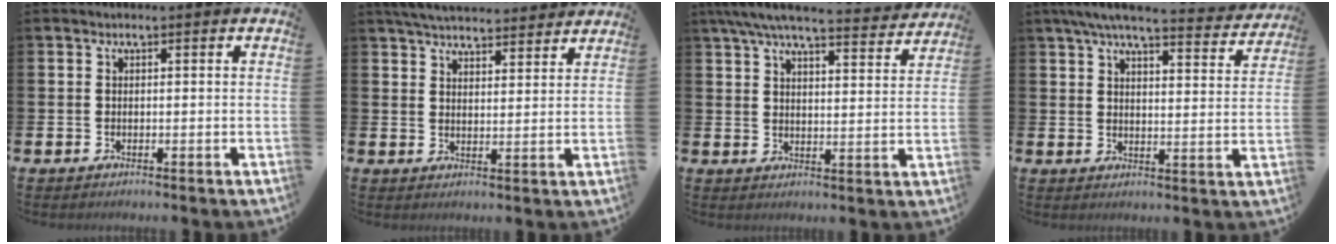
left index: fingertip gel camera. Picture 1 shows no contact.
{"total": 4.9, "force": [4.8, 0.7, 0.7], "torque": [-0.028, -0.026, 0.087]}
{"total": 7.1, "force": [6.4, 1.0, 2.8], "torque": [-0.060, -0.041, 0.110]}
{"total": 6.4, "force": [5.8, 0.8, 2.6], "torque": [-0.055, -0.035, 0.097]}